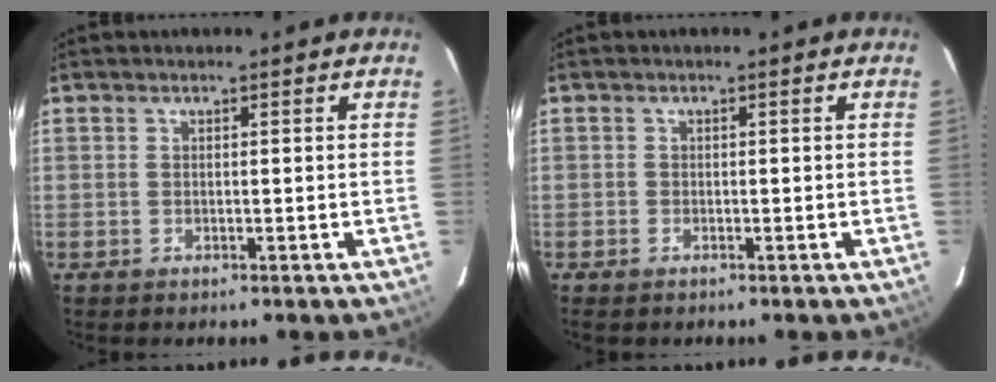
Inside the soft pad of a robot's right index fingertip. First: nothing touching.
{"total": 0.9, "force": [-0.7, 0.6, 0.2], "torque": [-0.006, -0.001, -0.014]}